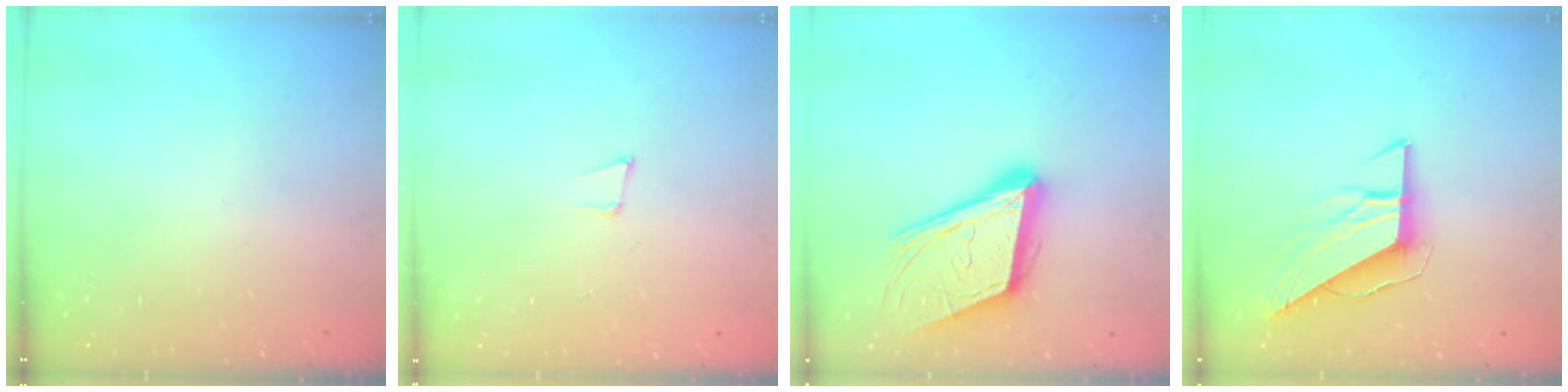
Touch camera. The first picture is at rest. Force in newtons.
{"total": 5.0, "press": 4.2, "slide": 2.7}
{"total": 18.8, "press": 18.4, "slide": 4.2}
{"total": 11.1, "press": 11.0, "slide": 1.2}